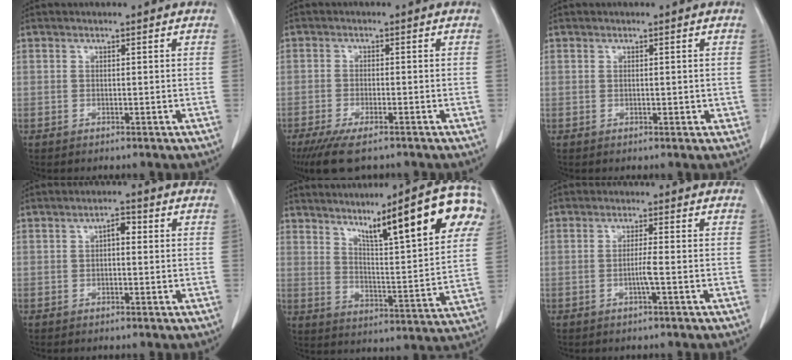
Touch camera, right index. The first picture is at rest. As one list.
[{"total": 7.7, "force": [-5.8, 1.5, 4.8], "torque": [-0.078, -0.017, -0.093]}, {"total": 1.2, "force": [0.0, 0.6, 1.0], "torque": [-0.013, -0.002, 0.002]}, {"total": 2.2, "force": [0.3, 1.0, 1.9], "torque": [-0.027, 0.009, 0.002]}, {"total": 20.1, "force": [10.7, 2.1, 16.9], "torque": [-0.234, 0.011, 0.145]}, {"total": 2.2, "force": [-0.7, -0.4, 2.0], "torque": [-0.039, -0.002, -0.014]}]